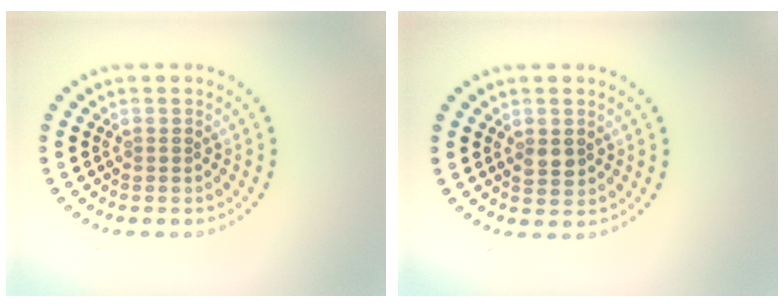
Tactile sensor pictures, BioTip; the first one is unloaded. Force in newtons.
{"total": 1.6, "press": 1.6, "slide": 0.2}